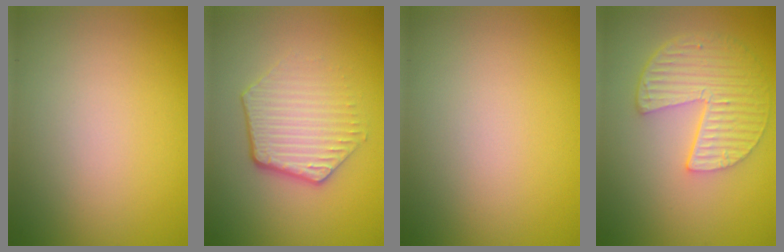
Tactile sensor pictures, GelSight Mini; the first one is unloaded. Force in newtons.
{"total": 4.3, "press": 3.1, "slide": 2.9}
{"total": 0.0}
{"total": 5.3, "press": 4.0, "slide": 3.5}